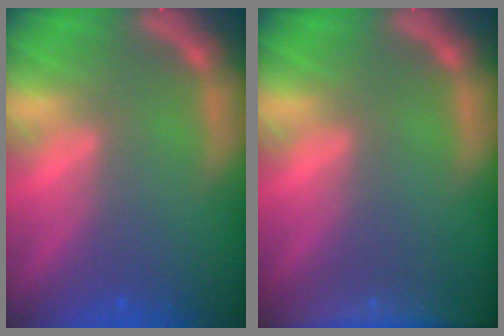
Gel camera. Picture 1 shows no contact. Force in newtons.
{"total": 6.9}